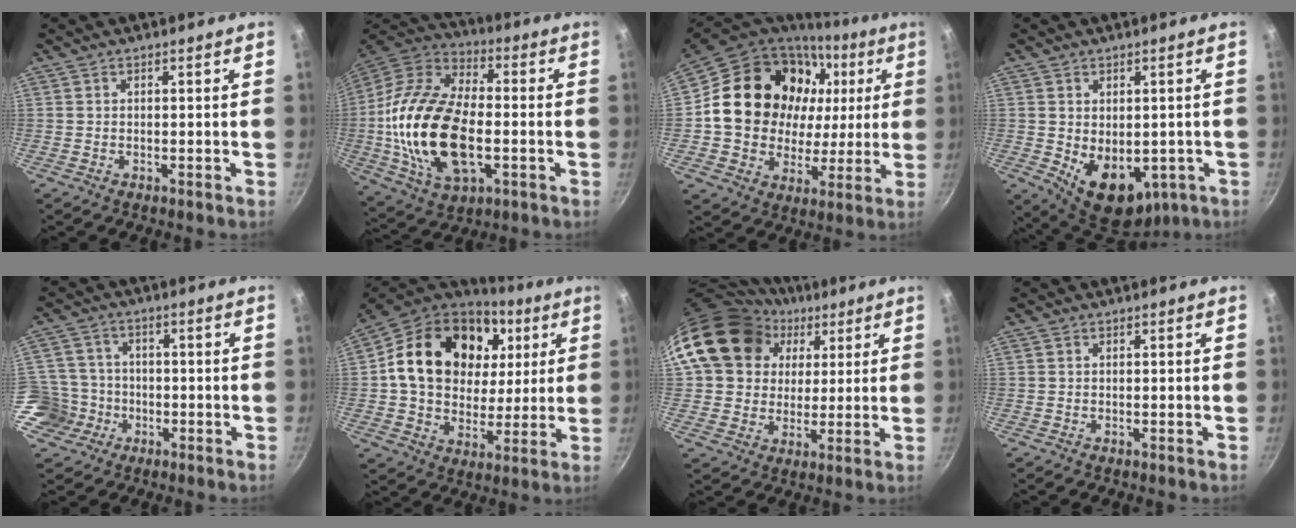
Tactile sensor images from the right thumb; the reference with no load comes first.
{"total": 25.1, "force": [-3.0, 14.2, 20.5], "torque": [-0.392, 0.025, -0.056]}
{"total": 24.8, "force": [5.7, 20.3, 13.1], "torque": [-0.204, 0.017, 0.102]}
{"total": 13.1, "force": [-2.6, 8.8, 9.3], "torque": [-0.106, -0.015, -0.010]}
{"total": 8.8, "force": [-3.2, 8.0, 1.8], "torque": [-0.008, 0.033, -0.064]}
{"total": 25.3, "force": [6.8, 18.8, 15.6], "torque": [-0.257, 0.007, 0.113]}
{"total": 19.2, "force": [6.8, 15.8, 8.7], "torque": [-0.137, 0.017, 0.118]}
{"total": 0.0}